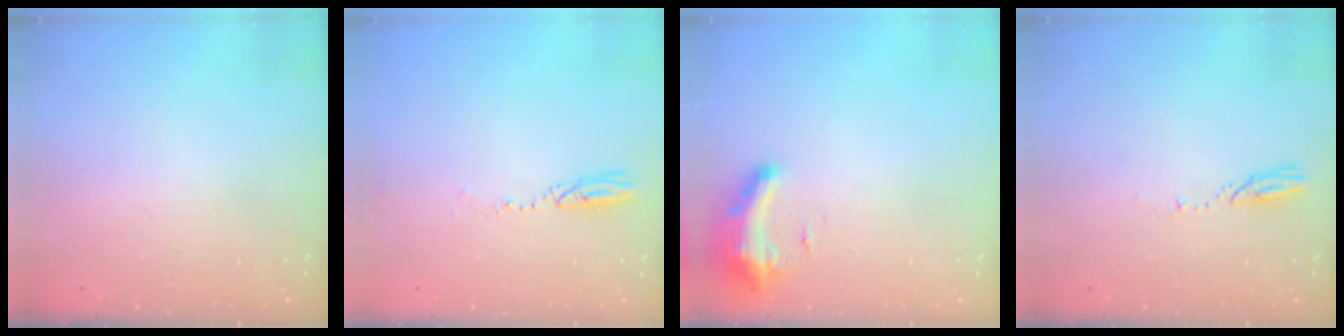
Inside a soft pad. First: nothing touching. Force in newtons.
{"total": 3.6, "press": 3.5, "slide": 0.7}
{"total": 9.3, "press": 9.2, "slide": 0.9}
{"total": 3.1, "press": 3.1, "slide": 0.3}